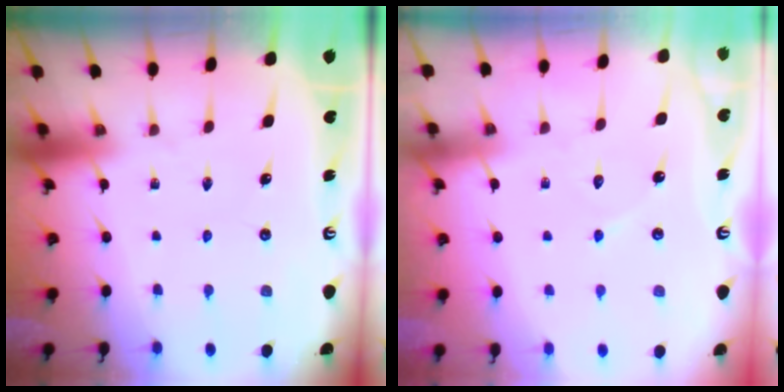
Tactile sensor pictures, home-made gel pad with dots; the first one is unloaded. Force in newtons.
{"total": 4.3, "press": 4.3, "slide": 0.6}